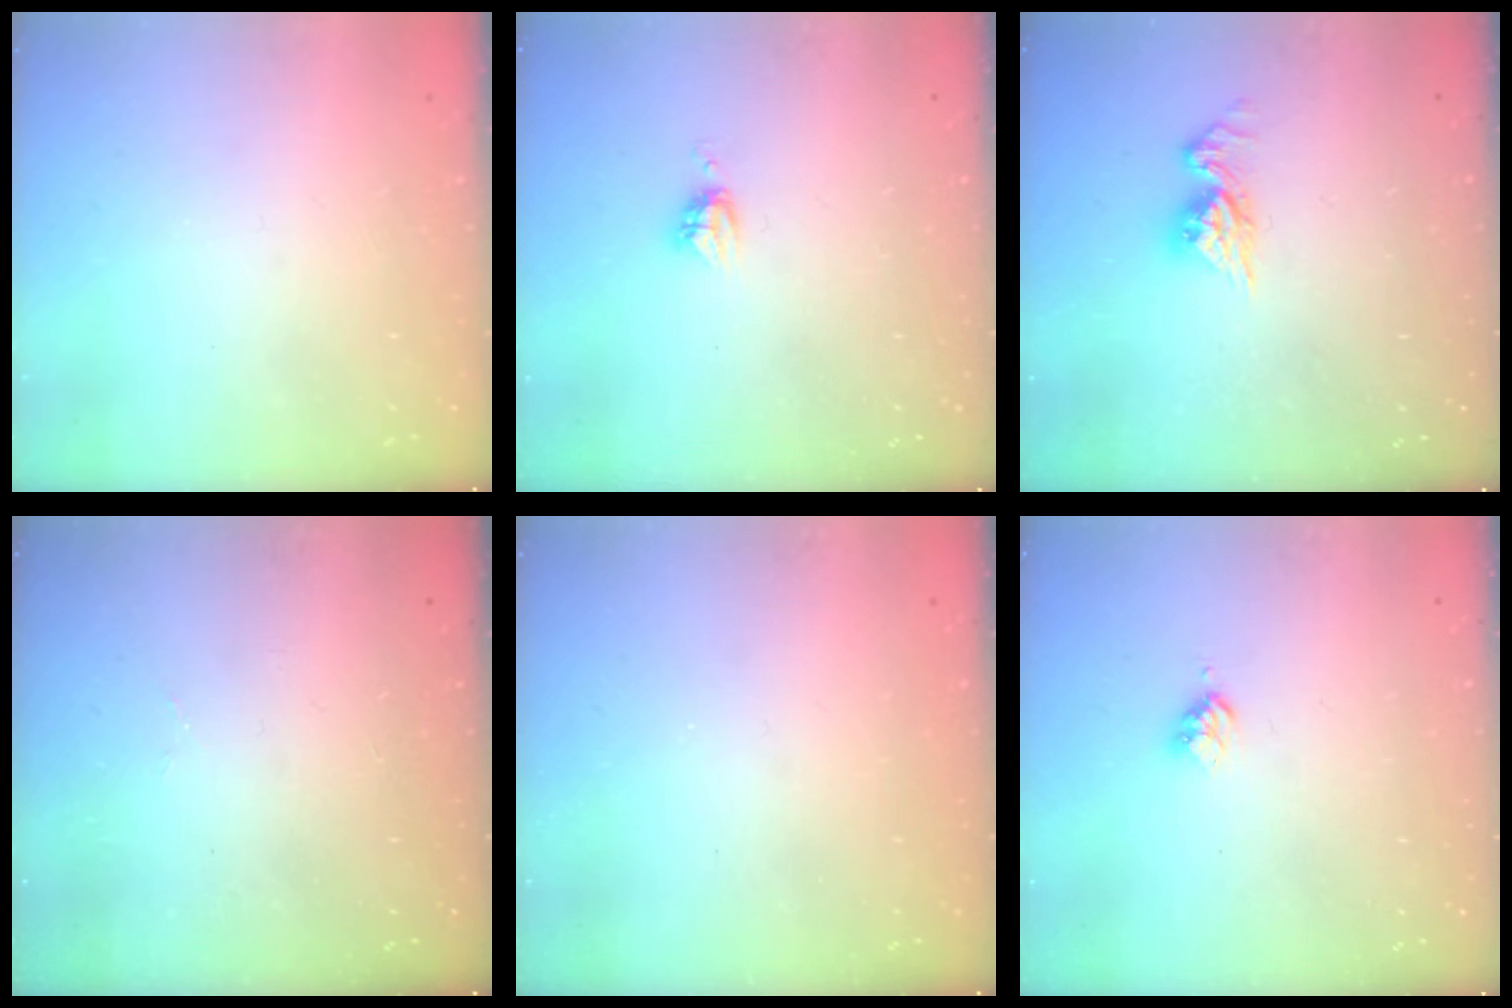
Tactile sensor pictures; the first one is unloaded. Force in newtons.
{"total": 3.8, "press": 3.7, "slide": 0.4}
{"total": 8.7, "press": 8.7, "slide": 0.9}
{"total": 2.0, "press": 1.9, "slide": 0.8}
{"total": 0.0}
{"total": 3.0, "press": 2.9, "slide": 0.4}